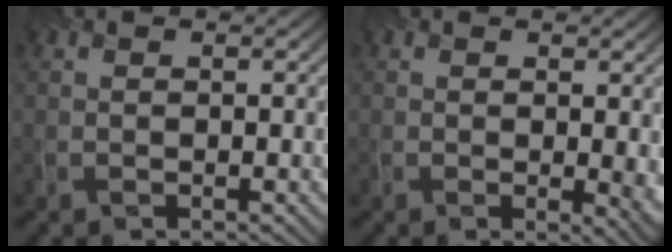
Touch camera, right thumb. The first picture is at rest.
{"total": 3.4, "force": [0.5, 1.7, 2.9], "torque": [-0.048, -0.010, 0.016]}